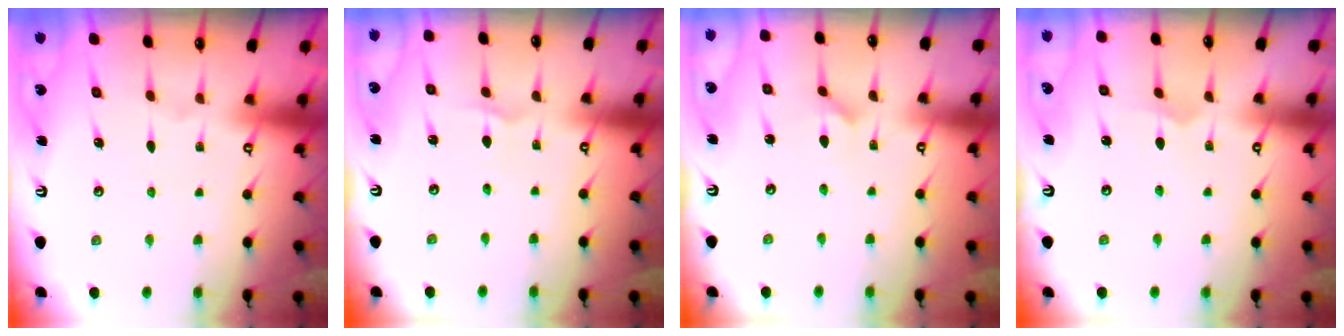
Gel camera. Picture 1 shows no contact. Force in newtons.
{"total": 1.1, "press": 1.1, "slide": 0.1}
{"total": 3.0, "press": 3.0, "slide": 0.2}
{"total": 2.6, "press": 2.6, "slide": 0.2}